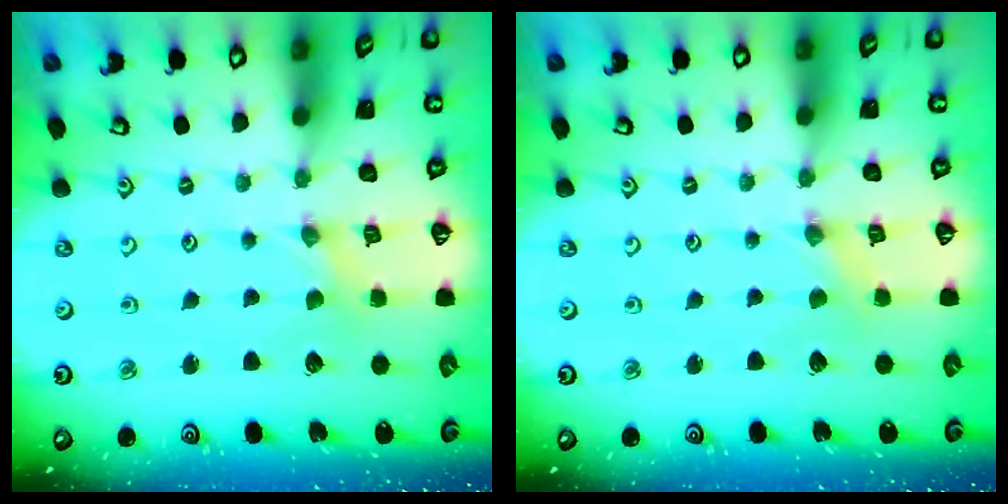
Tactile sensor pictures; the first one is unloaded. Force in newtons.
{"total": 0.0}